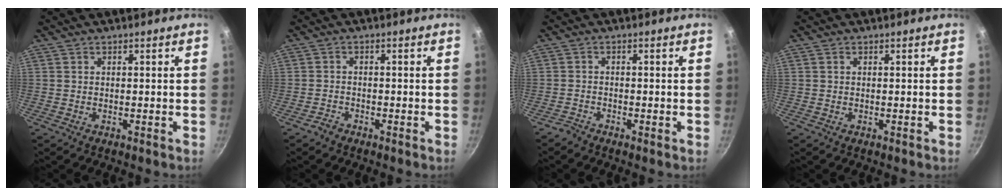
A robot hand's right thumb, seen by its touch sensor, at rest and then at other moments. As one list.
[{"total": 1.7, "force": [-1.5, 0.9, 0.3], "torque": [-0.005, 0.018, -0.027]}, {"total": 1.4, "force": [-1.4, 0.4, 0.2], "torque": [-0.011, 0.008, -0.032]}, {"total": 0.0}]